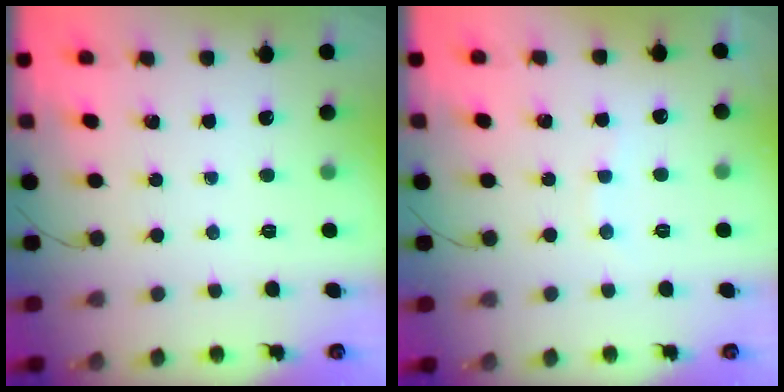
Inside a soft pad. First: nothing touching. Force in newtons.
{"total": 5.7, "press": 5.7, "slide": 0.9}